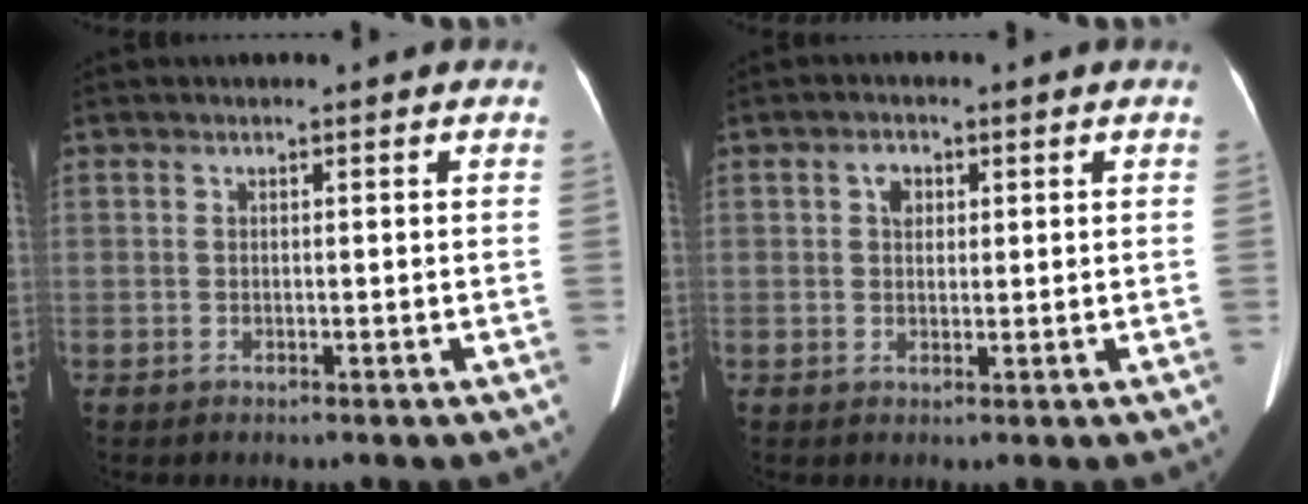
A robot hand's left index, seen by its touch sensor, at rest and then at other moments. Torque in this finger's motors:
{"motor_torque": [0.33, 0.36, 0.00, -0.06]}